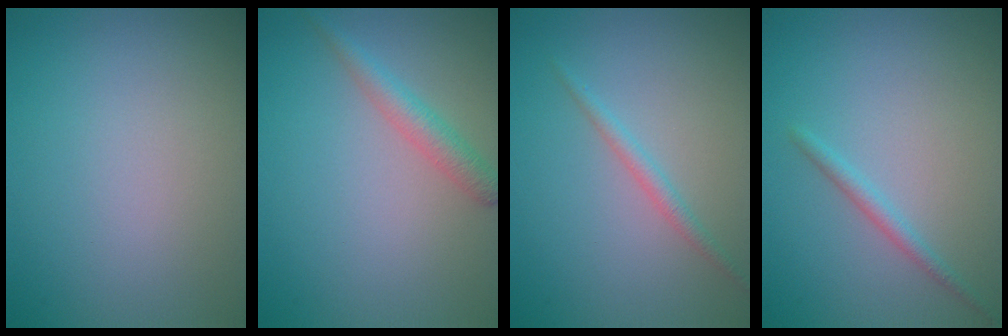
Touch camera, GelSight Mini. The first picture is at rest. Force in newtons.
{"total": 2.2, "press": 2.2, "slide": 0.1}
{"total": 1.3, "press": 1.3, "slide": 0.1}
{"total": 1.4, "press": 1.4, "slide": 0.0}